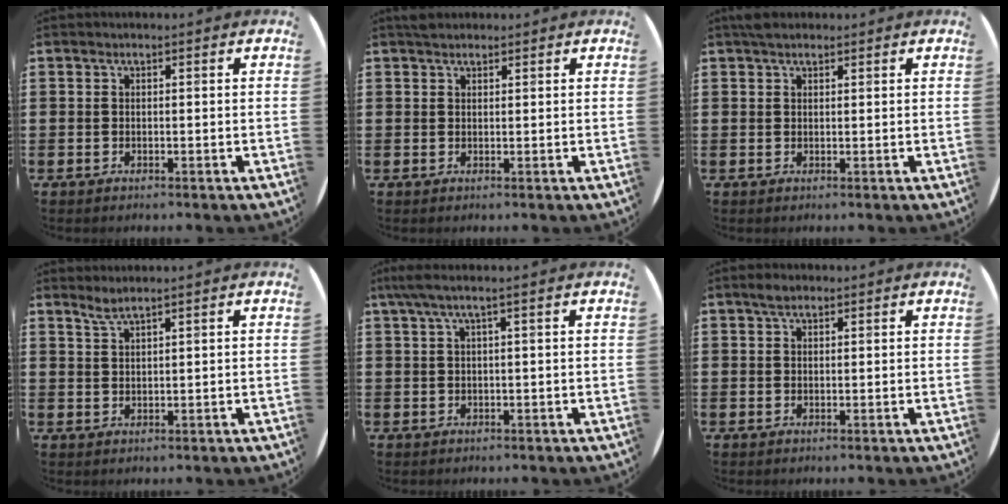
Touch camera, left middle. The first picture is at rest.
{"total": 1.3, "force": [1.2, 0.5, 0.1], "torque": [0.004, 0.000, 0.021]}
{"total": 1.4, "force": [1.2, 0.6, 0.4], "torque": [-0.002, 0.001, 0.021]}
{"total": 2.0, "force": [1.8, -0.1, 0.8], "torque": [-0.018, 0.000, 0.034]}
{"total": 2.1, "force": [0.9, -0.2, 1.9], "torque": [-0.035, -0.001, 0.015]}
{"total": 1.8, "force": [1.3, 0.8, 0.9], "torque": [-0.010, 0.003, 0.022]}